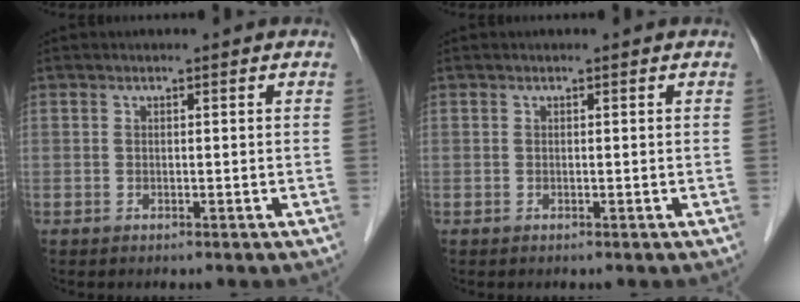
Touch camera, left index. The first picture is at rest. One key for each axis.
{"total": 0.0}